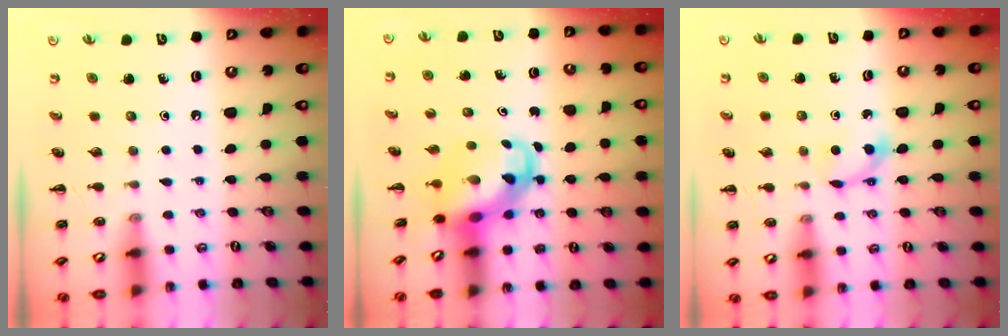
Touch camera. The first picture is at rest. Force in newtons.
{"total": 5.0, "press": 4.9, "slide": 0.5}
{"total": 3.9, "press": 3.7, "slide": 1.3}